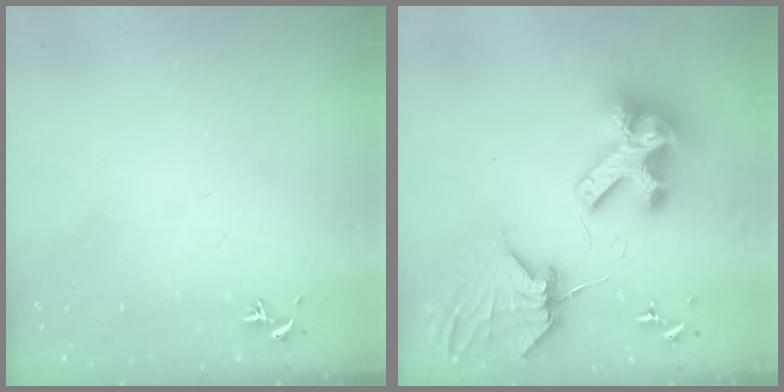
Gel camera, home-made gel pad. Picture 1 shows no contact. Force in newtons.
{"total": 14.8, "press": 14.7, "slide": 2.0}